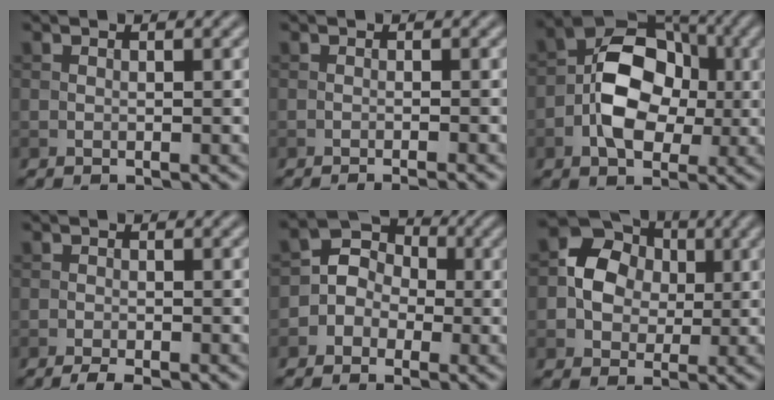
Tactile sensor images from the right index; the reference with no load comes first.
{"total": 1.9, "force": [-1.2, 0.3, 1.4], "torque": [-0.012, -0.001, -0.022]}
{"total": 7.9, "force": [-1.2, 5.3, 5.7], "torque": [-0.091, 0.010, -0.026]}
{"total": 1.9, "force": [-1.5, 0.5, 1.2], "torque": [-0.021, -0.002, -0.030]}
{"total": 4.7, "force": [-0.9, 4.3, 1.6], "torque": [-0.003, 0.023, -0.030]}
{"total": 7.2, "force": [0.7, 6.3, 3.3], "torque": [-0.047, 0.031, -0.006]}